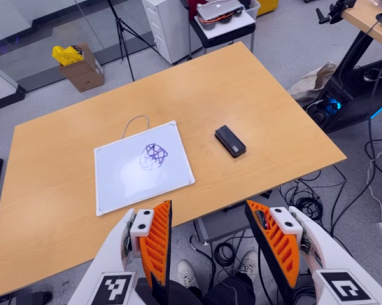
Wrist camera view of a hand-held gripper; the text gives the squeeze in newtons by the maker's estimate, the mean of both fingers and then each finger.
{"total": 0.0}